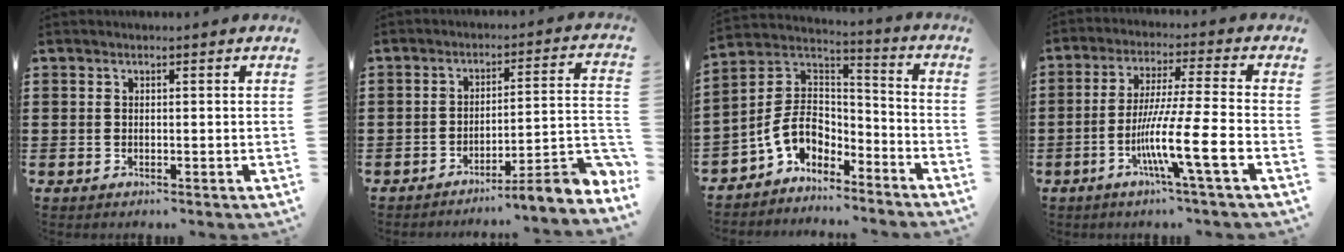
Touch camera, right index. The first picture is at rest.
{"total": 6.7, "force": [-4.3, 0.1, 5.1], "torque": [-0.074, -0.021, -0.083]}
{"total": 7.2, "force": [-3.5, 5.0, 3.9], "torque": [-0.106, -0.005, -0.074]}
{"total": 11.5, "force": [-4.3, 0.1, 10.6], "torque": [-0.203, -0.012, -0.085]}